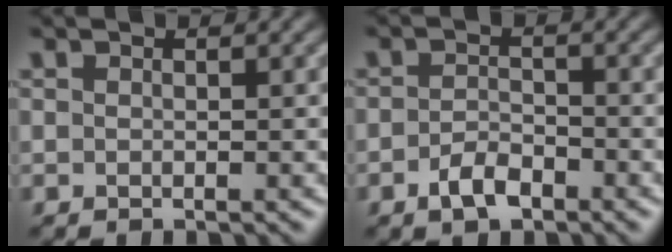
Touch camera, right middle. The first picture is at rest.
{"total": 2.5, "force": [-1.4, 1.3, 1.6], "torque": [-0.028, 0.004, -0.030]}